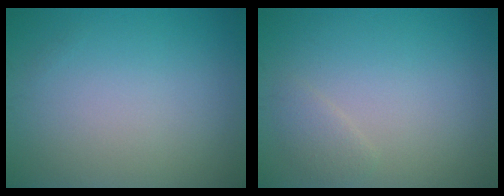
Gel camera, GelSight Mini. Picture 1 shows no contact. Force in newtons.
{"total": 1.2, "press": 1.2, "slide": 0.1}